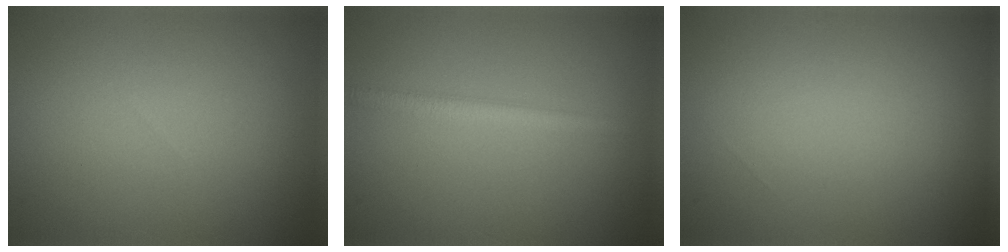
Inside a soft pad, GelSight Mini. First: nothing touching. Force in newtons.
{"total": 2.2, "press": 2.2, "slide": 0.0}
{"total": 0.0}